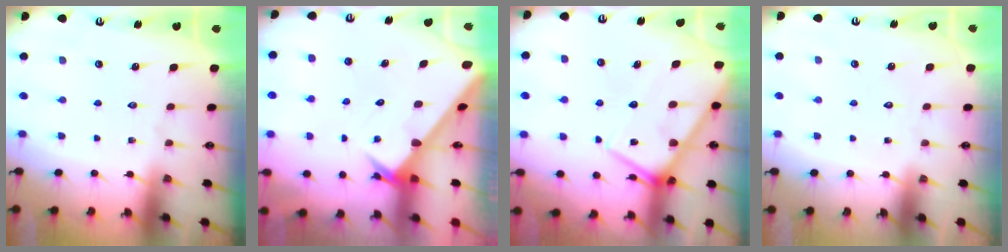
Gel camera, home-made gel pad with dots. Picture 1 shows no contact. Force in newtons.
{"total": 2.7, "press": 2.7, "slide": 0.2}
{"total": 10.8, "press": 10.8, "slide": 0.8}
{"total": 1.6, "press": 1.6, "slide": 0.1}